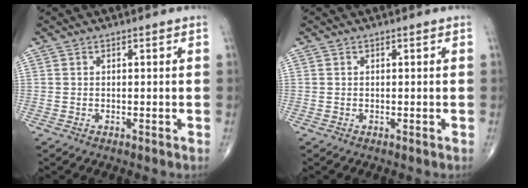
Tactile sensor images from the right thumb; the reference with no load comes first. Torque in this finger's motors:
{"motor_torque": [0.00, 0.00, 0.00, 0.00, 0.00]}